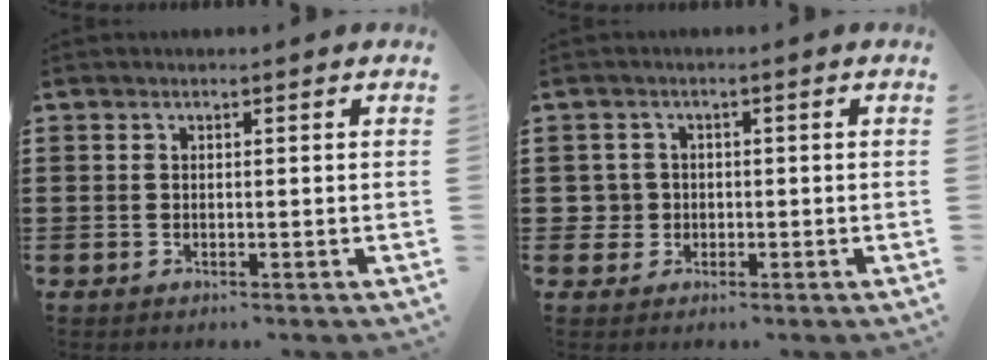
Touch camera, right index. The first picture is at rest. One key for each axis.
{"total": 2.6, "fx": -0.3, "fy": 2.6, "fz": 0.5, "tx": -0.029, "ty": 0.004, "tz": -0.012}